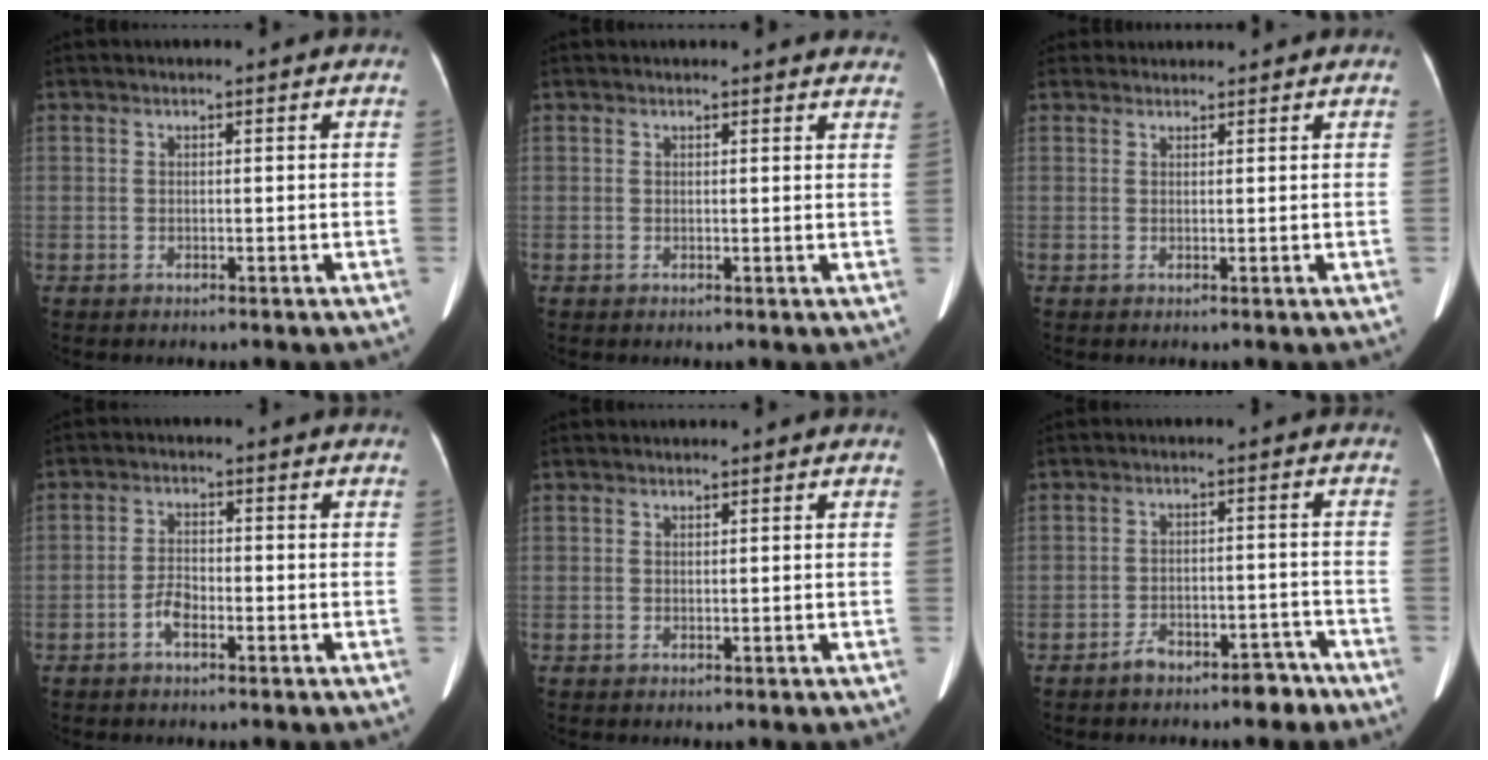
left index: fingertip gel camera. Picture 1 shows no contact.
{"total": 8.0, "force": [7.6, 1.7, 1.6], "torque": [0.003, -0.001, 0.056]}
{"total": 2.5, "force": [2.4, 0.5, 0.0], "torque": [-0.007, 0.020, 0.038]}
{"total": 3.5, "force": [-2.0, 1.3, 2.6], "torque": [-0.055, 0.003, -0.039]}
{"total": 0.0}
{"total": 5.9, "force": [-4.9, 2.5, 2.2], "torque": [-0.029, 0.021, -0.071]}